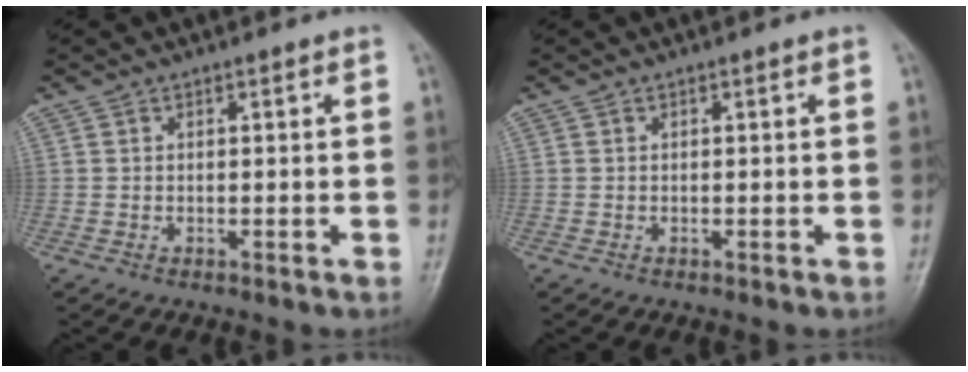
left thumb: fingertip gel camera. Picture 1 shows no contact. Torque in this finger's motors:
{"motor_torque": [0.00, 0.01, -0.01, -0.01, 0.00]}